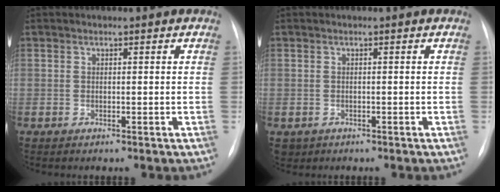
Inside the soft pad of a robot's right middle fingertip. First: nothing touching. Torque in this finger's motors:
{"motor_torque": [-0.20, 0.10, -0.03, -0.01]}